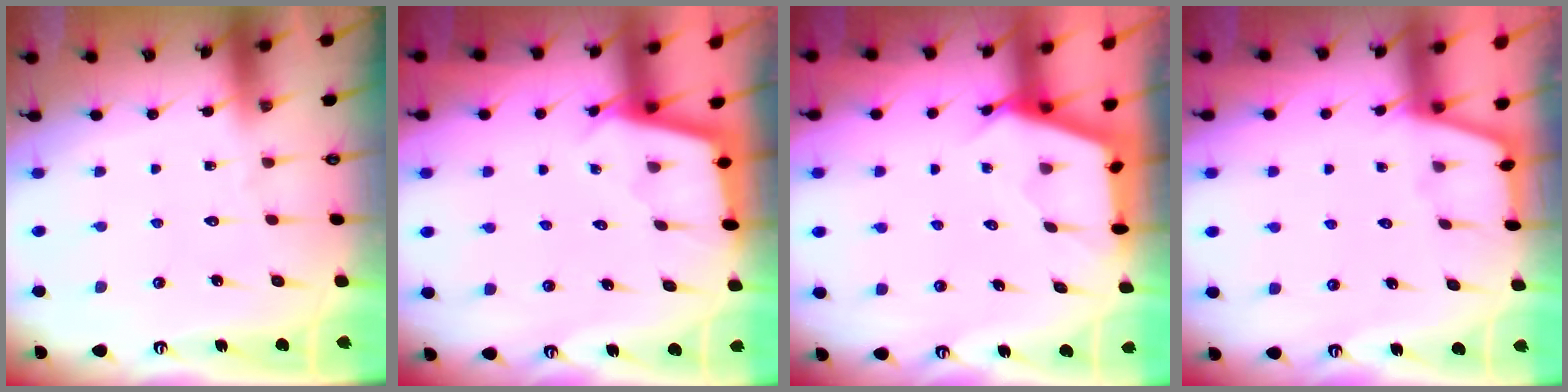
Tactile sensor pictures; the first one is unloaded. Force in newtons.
{"total": 2.1, "press": 2.1, "slide": 0.2}
{"total": 2.7, "press": 2.7, "slide": 0.3}
{"total": 1.2, "press": 1.1, "slide": 0.3}